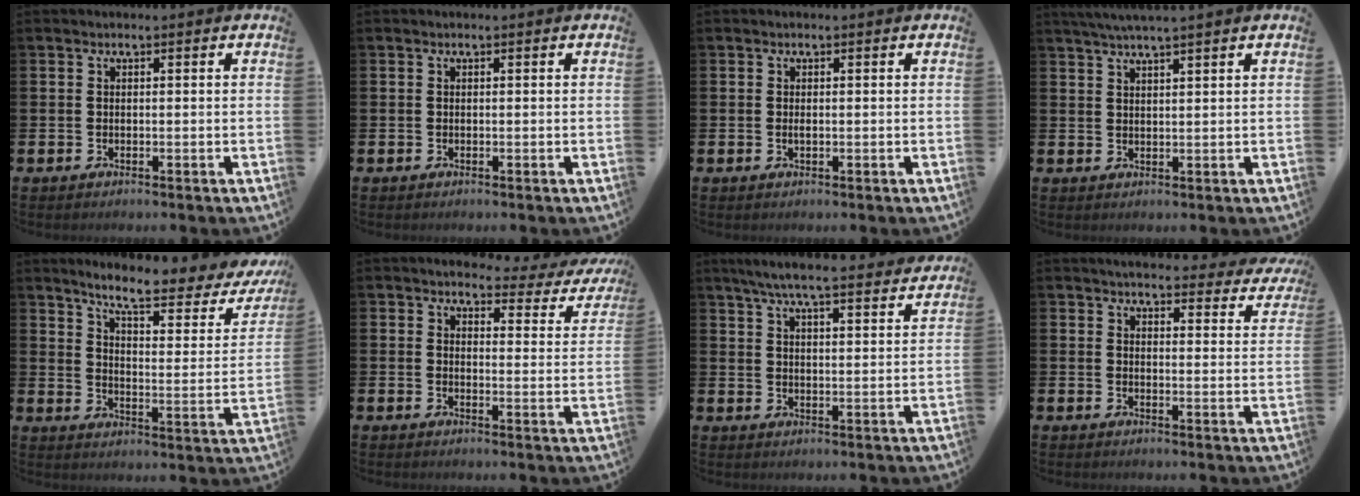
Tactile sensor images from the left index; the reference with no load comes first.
{"total": 0.0}
{"total": 0.6, "force": [0.0, 0.2, 0.6], "torque": [-0.017, 0.003, 0.000]}
{"total": 3.0, "force": [2.7, -0.5, 1.1], "torque": [-0.033, -0.001, 0.051]}
{"total": 7.2, "force": [6.1, 1.2, 3.7], "torque": [-0.088, -0.047, 0.093]}
{"total": 2.7, "force": [2.5, 0.9, 0.4], "torque": [-0.014, -0.024, 0.036]}
{"total": 7.0, "force": [6.4, 0.1, 2.9], "torque": [-0.076, -0.049, 0.105]}
{"total": 3.8, "force": [3.7, 0.7, 0.8], "torque": [-0.020, -0.027, 0.060]}